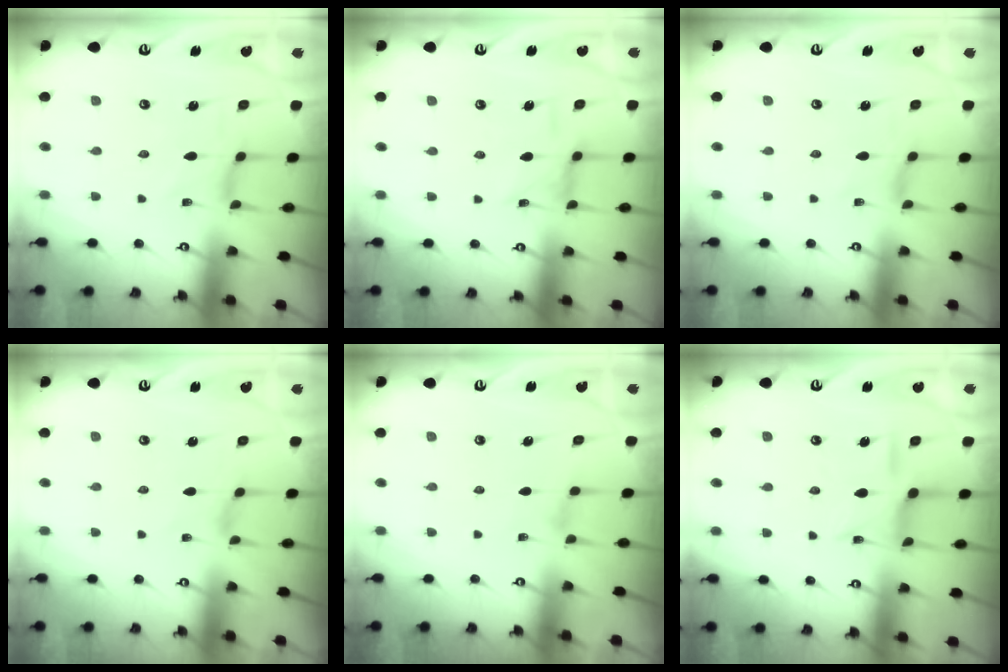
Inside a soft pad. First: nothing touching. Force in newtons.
{"total": 4.2, "press": 4.2, "slide": 0.3}
{"total": 0.0}
{"total": 0.6, "press": 0.6, "slide": 0.2}
{"total": 0.8, "press": 0.7, "slide": 0.3}
{"total": 11.0, "press": 11.0, "slide": 0.8}